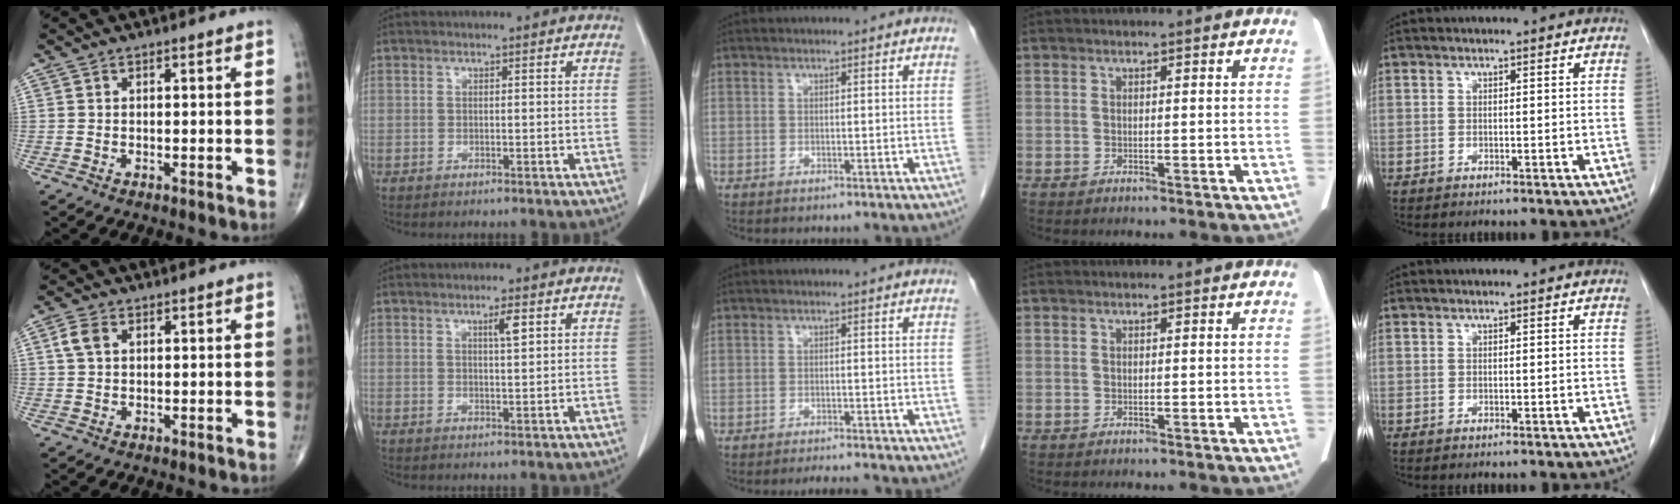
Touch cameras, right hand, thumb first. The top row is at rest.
{"thumb": {"total": 3.3, "force": [1.1, 2.1, 2.2], "torque": [-0.050, 0.008, 0.021]}, "index": {"total": 2.4, "force": [1.1, 0.1, 2.1], "torque": [-0.039, -0.002, 0.018]}, "middle": {"total": 2.7, "force": [-2.5, -0.1, 1.0], "torque": [-0.017, -0.009, -0.033]}}